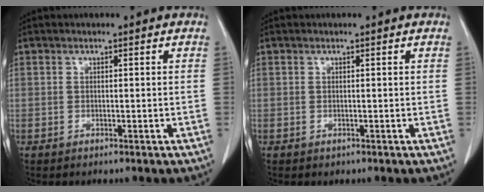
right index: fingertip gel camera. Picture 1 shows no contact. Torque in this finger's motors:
{"motor_torque": [-0.02, 0.01, -0.01, -0.01]}